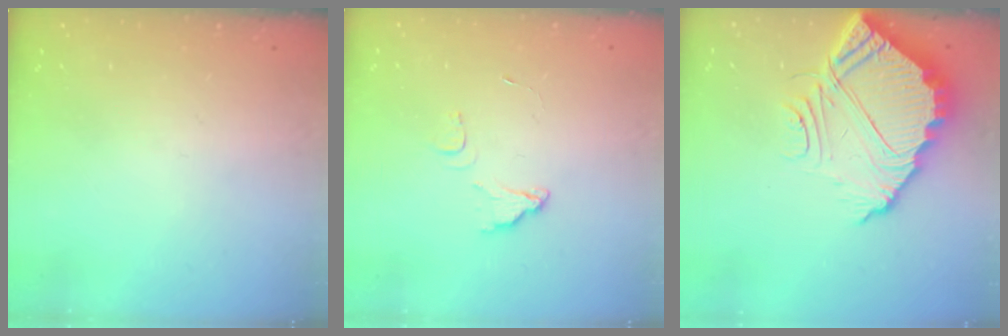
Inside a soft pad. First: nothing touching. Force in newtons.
{"total": 3.9, "press": 3.8, "slide": 0.3}
{"total": 10.6, "press": 10.6, "slide": 0.6}